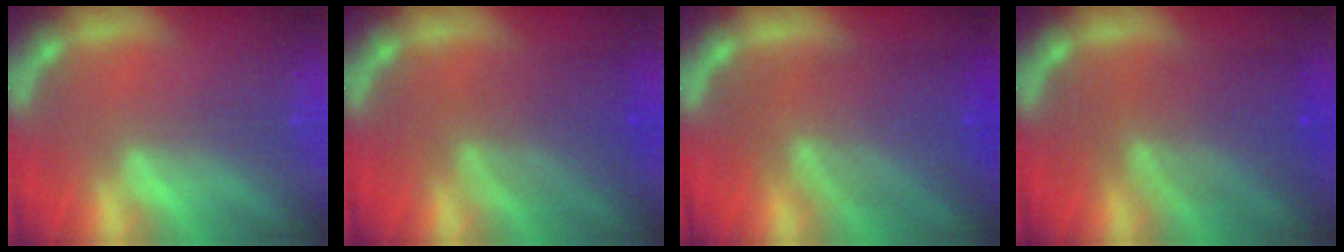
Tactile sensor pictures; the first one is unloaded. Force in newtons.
{"total": 5.1}
{"total": 8.1}
{"total": 6.6}